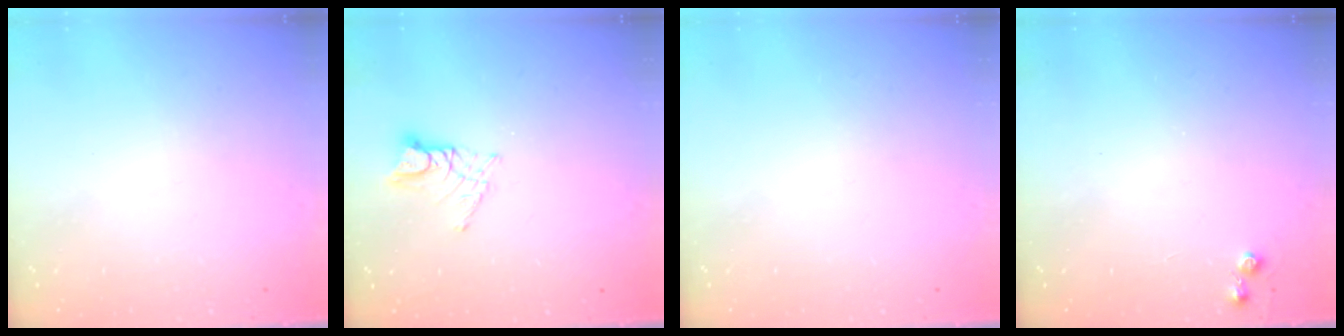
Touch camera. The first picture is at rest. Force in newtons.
{"total": 7.1, "press": 7.1, "slide": 0.5}
{"total": 0.0}
{"total": 4.0, "press": 4.0, "slide": 0.7}